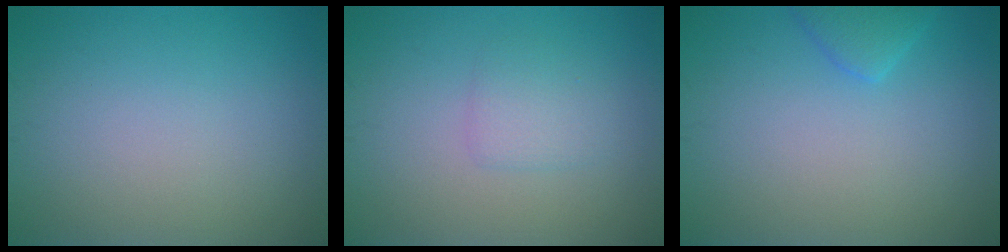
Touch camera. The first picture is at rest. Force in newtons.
{"total": 1.8, "press": 1.8, "slide": 0.1}
{"total": 1.8, "press": 1.8, "slide": 0.1}